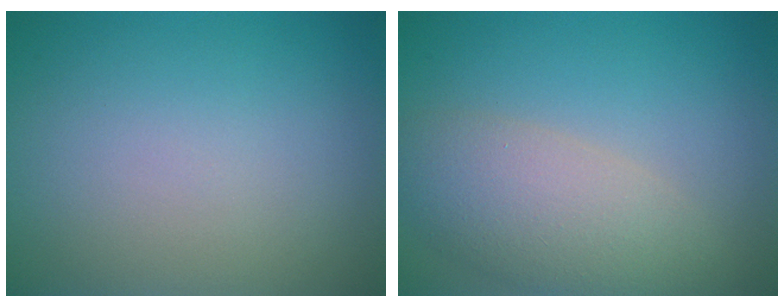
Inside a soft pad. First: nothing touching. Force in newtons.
{"total": 5.5, "press": 5.5, "slide": 0.4}